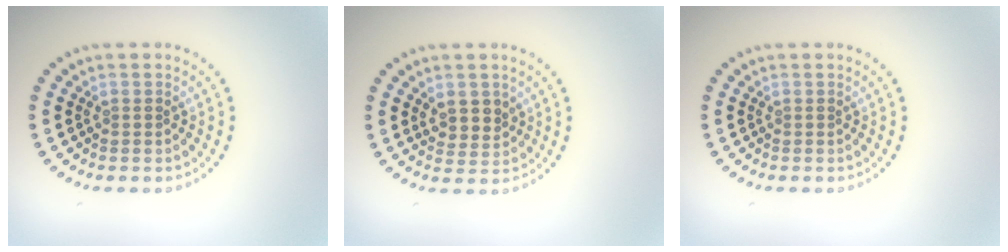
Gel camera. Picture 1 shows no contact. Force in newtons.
{"total": 2.4, "press": 2.2, "slide": 1.0}
{"total": 0.0}